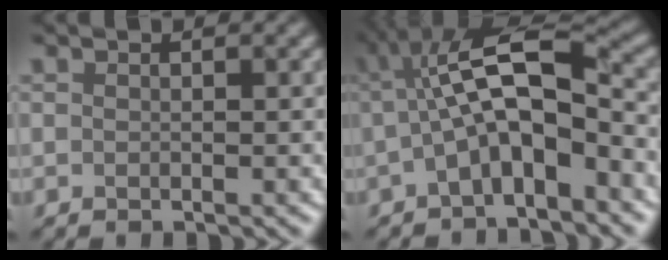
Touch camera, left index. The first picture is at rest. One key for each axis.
{"total": 7.6, "fx": -1.0, "fy": 2.7, "fz": 7.0, "tx": -0.119, "ty": 0.018, "tz": -0.031}